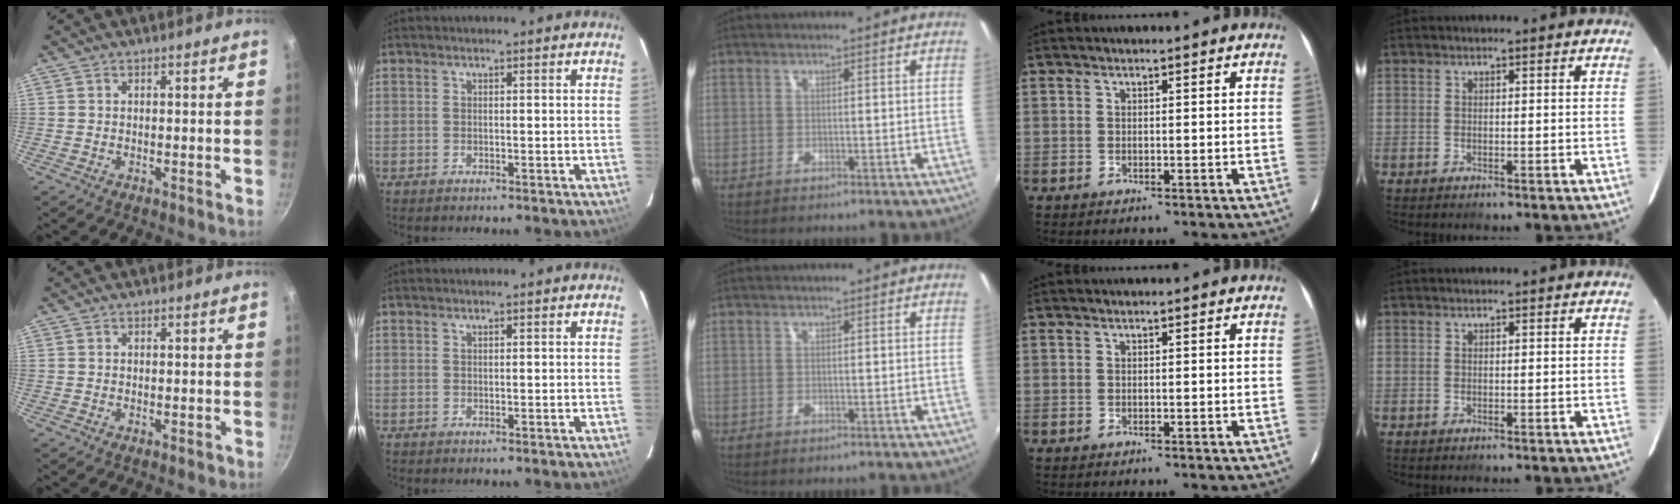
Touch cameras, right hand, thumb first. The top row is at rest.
{"thumb": {"total": 0.7, "force": [-0.4, 0.4, 0.4], "torque": [-0.005, 0.003, -0.005]}}